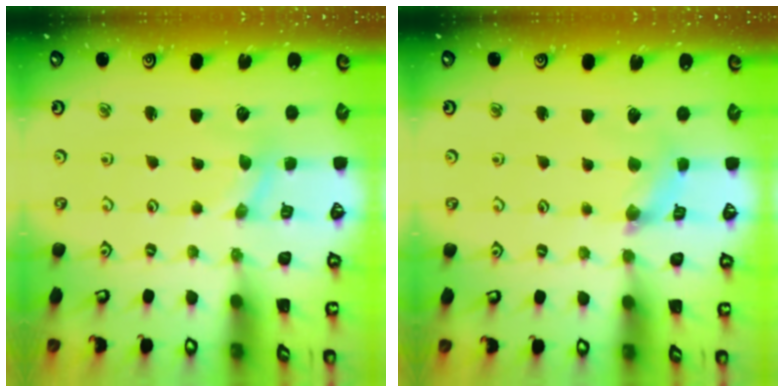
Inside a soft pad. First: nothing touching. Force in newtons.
{"total": 2.2, "press": 2.2, "slide": 0.4}